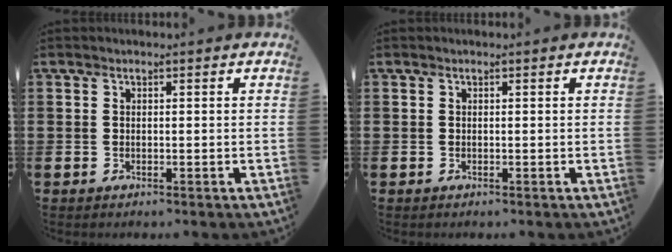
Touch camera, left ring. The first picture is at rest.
{"total": 0.0}